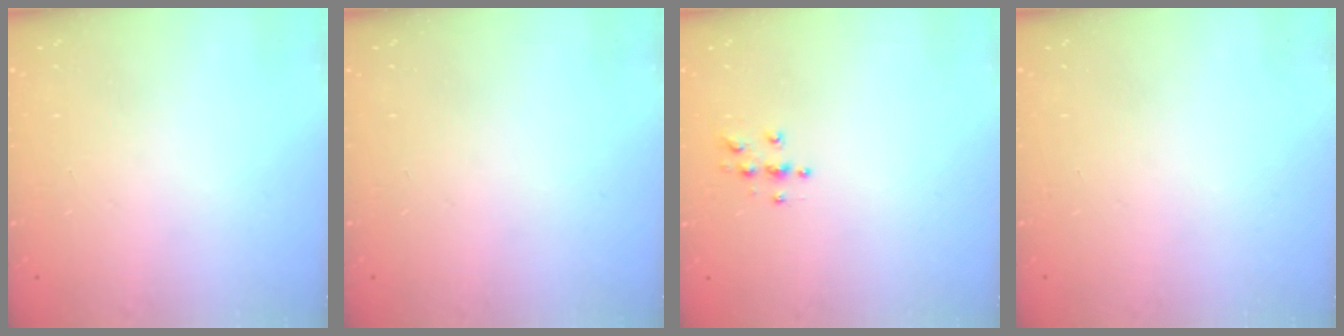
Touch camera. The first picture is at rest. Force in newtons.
{"total": 0.0}
{"total": 4.9, "press": 4.9, "slide": 0.2}
{"total": 0.0}